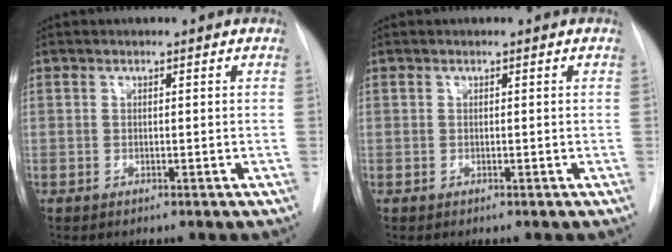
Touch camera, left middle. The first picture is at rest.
{"total": 0.0}